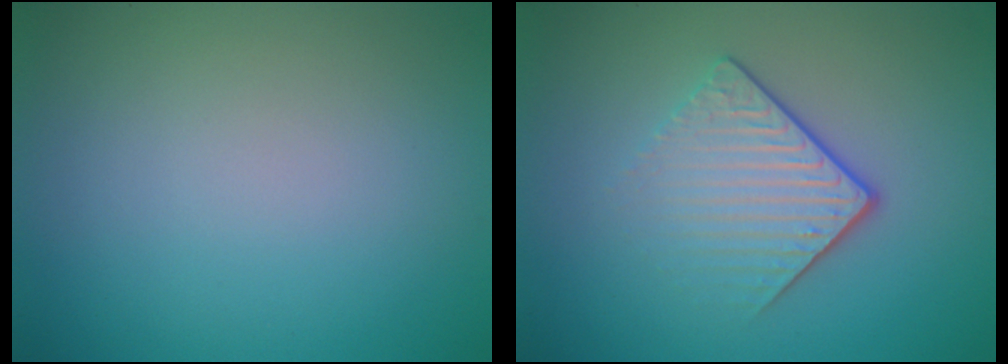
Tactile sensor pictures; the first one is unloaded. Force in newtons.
{"total": 4.2, "press": 2.9, "slide": 3.1}